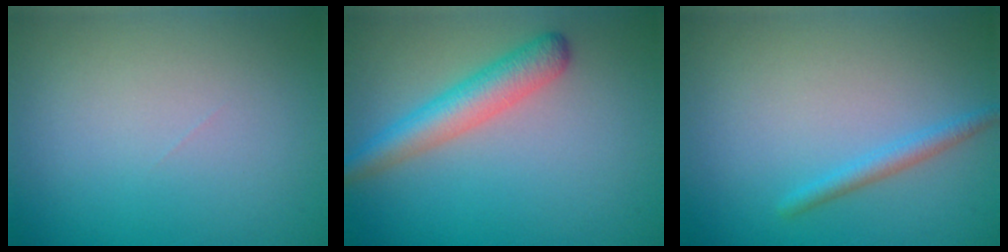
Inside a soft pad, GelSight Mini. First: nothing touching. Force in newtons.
{"total": 4.0, "press": 4.0, "slide": 0.1}
{"total": 1.6, "press": 1.6, "slide": 0.1}